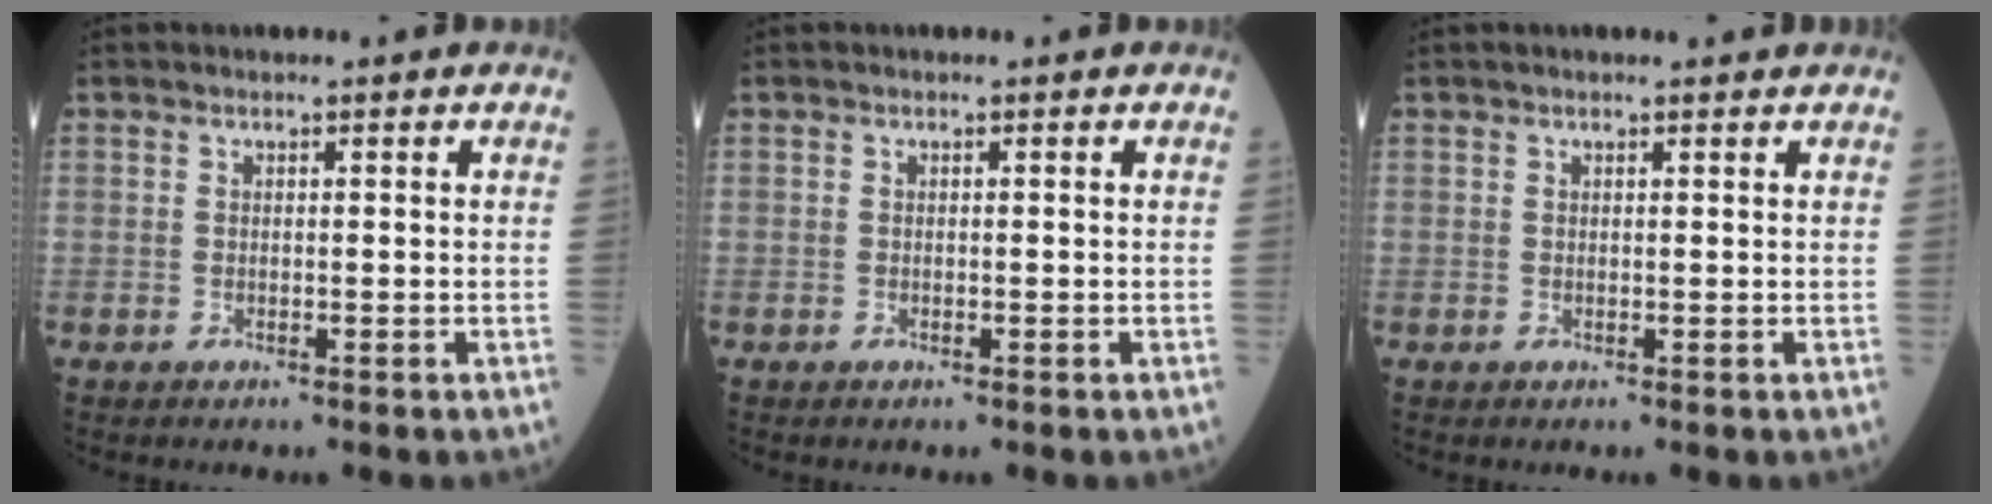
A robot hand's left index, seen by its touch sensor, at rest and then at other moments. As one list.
[{"total": 0.0}, {"total": 2.2, "force": [2.0, 0.0, 0.9], "torque": [-0.007, 0.014, 0.025]}]